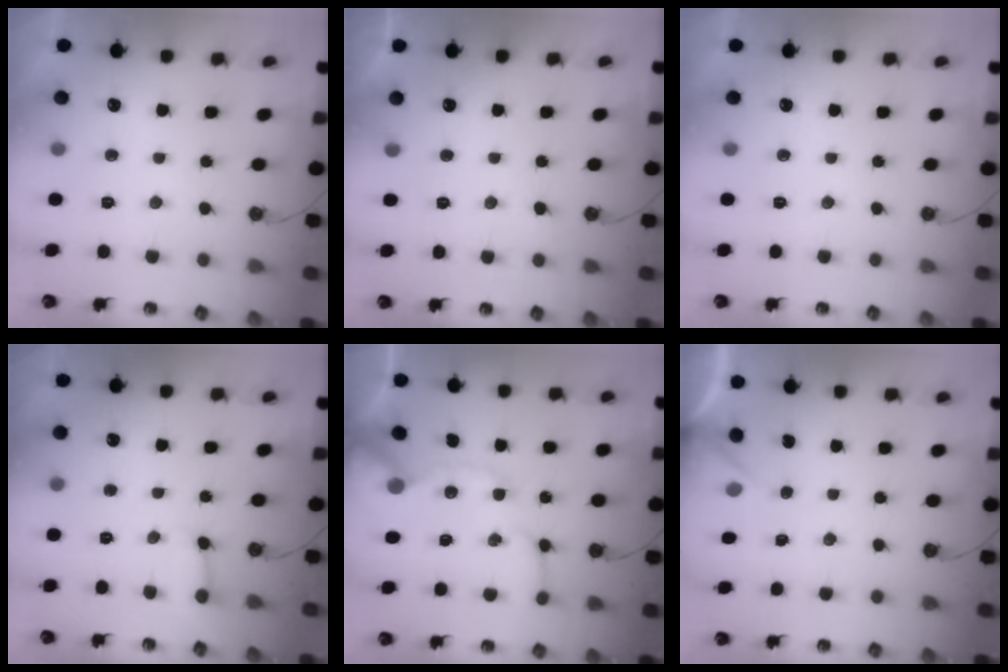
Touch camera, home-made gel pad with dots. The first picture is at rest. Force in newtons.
{"total": 4.7, "press": 4.7, "slide": 0.4}
{"total": 0.0}
{"total": 4.5, "press": 4.5, "slide": 0.3}
{"total": 13.9, "press": 13.8, "slide": 2.0}
{"total": 3.7, "press": 3.7, "slide": 0.2}